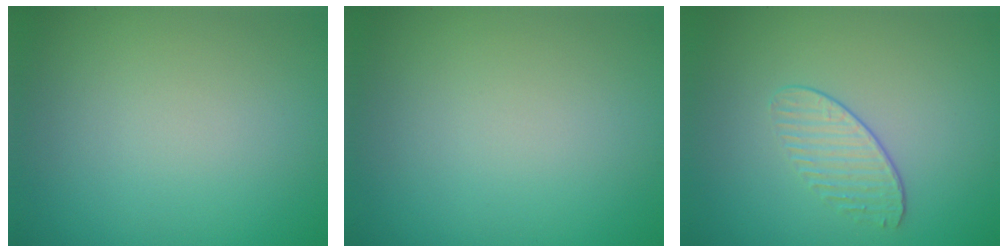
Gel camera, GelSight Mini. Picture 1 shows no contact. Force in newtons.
{"total": 0.0}
{"total": 1.6, "press": 1.1, "slide": 1.2}